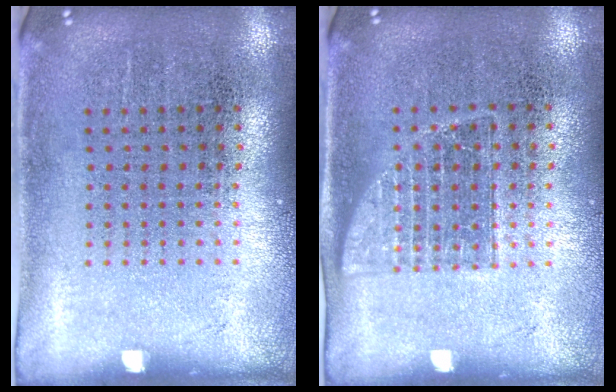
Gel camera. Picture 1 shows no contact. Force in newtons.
{"total": 1.2, "press": 1.1, "slide": 0.6}